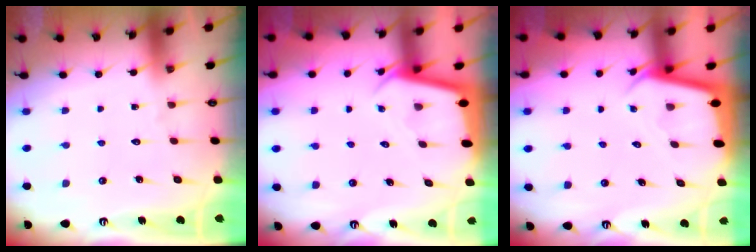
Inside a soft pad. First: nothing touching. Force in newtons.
{"total": 2.5, "press": 2.5, "slide": 0.1}
{"total": 2.4, "press": 2.4, "slide": 0.1}